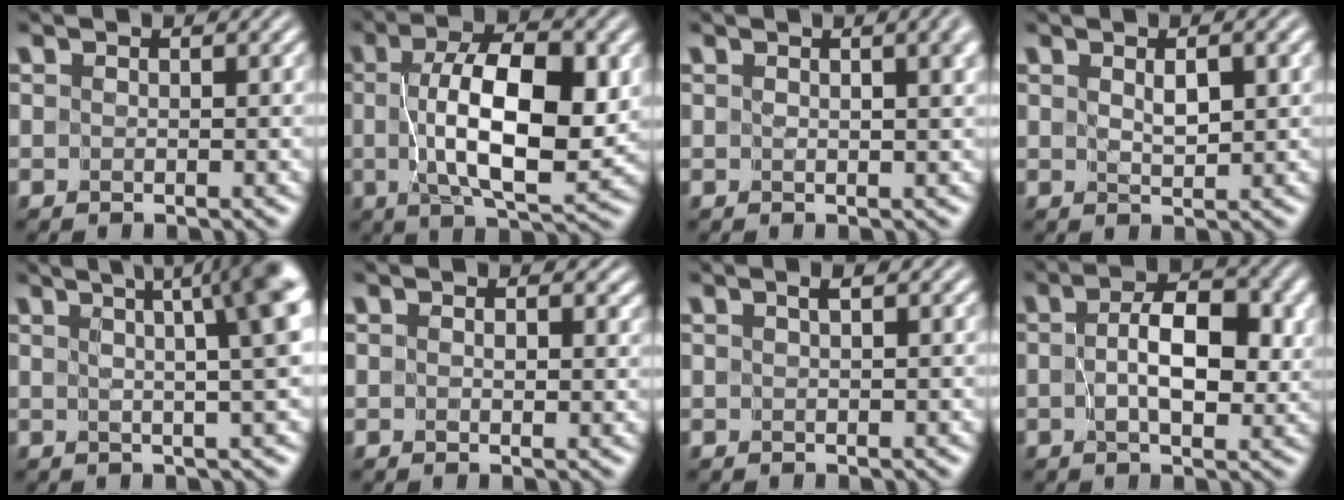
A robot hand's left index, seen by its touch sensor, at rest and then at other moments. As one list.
[{"total": 9.9, "force": [0.4, 3.8, 9.1], "torque": [-0.147, 0.002, 0.008]}, {"total": 2.7, "force": [0.9, 0.7, 2.4], "torque": [-0.016, 0.008, 0.008]}, {"total": 1.9, "force": [0.8, 0.5, 1.6], "torque": [-0.031, -0.002, 0.020]}, {"total": 8.6, "force": [2.5, 1.7, 8.0], "torque": [-0.048, 0.028, 0.016]}, {"total": 1.4, "force": [0.4, 0.8, 1.0], "torque": [-0.011, -0.003, 0.007]}, {"total": 0.7, "force": [0.5, -0.1, 0.5], "torque": [-0.009, 0.001, 0.008]}, {"total": 5.3, "force": [0.3, 2.3, 4.7], "torque": [-0.073, 0.001, 0.002]}]